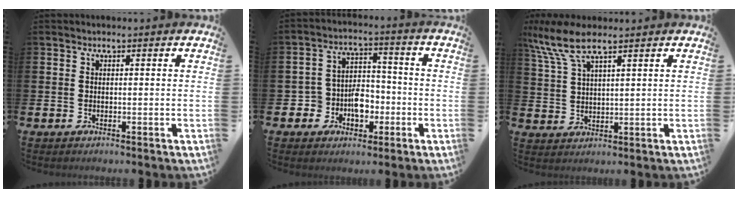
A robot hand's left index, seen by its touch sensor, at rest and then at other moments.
{"total": 5.6, "force": [-2.1, 4.6, 2.5], "torque": [-0.051, 0.012, -0.041]}
{"total": 7.3, "force": [5.8, 1.7, 4.2], "torque": [-0.104, -0.007, 0.106]}